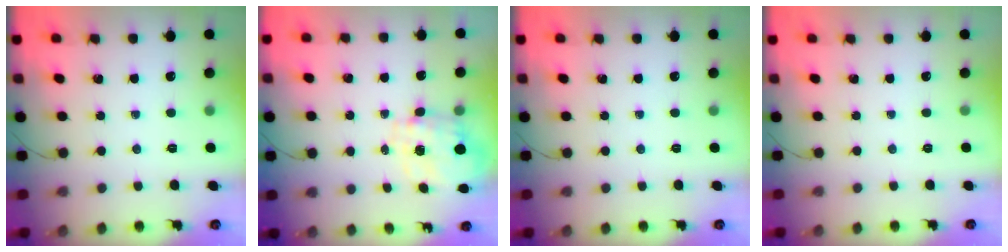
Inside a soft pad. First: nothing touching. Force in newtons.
{"total": 2.9, "press": 2.7, "slide": 1.1}
{"total": 0.0}
{"total": 2.5, "press": 2.4, "slide": 0.5}